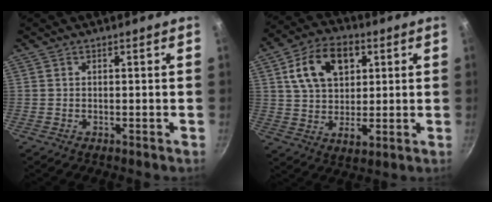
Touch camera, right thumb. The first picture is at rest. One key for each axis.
{"total": 14.6, "fx": 4.6, "fy": 9.8, "fz": 9.7, "tx": -0.139, "ty": 0.001, "tz": 0.075}